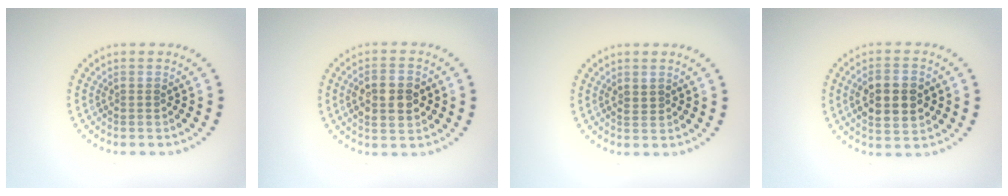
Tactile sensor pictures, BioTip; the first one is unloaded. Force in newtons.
{"total": 4.3, "press": 4.3, "slide": 0.5}
{"total": 0.7, "press": 0.6, "slide": 0.3}
{"total": 5.5, "press": 5.5, "slide": 0.4}